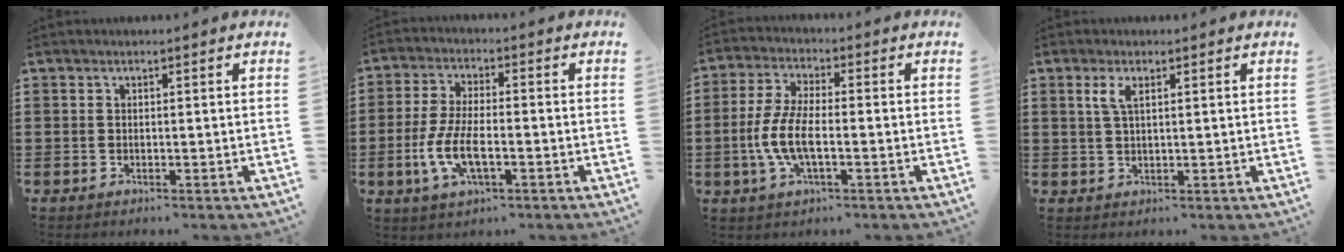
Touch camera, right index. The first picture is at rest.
{"total": 7.5, "force": [-2.2, 2.8, 6.6], "torque": [-0.151, -0.012, -0.046]}
{"total": 6.3, "force": [-1.6, 2.3, 5.7], "torque": [-0.133, -0.007, -0.036]}
{"total": 2.8, "force": [1.2, 0.9, 2.4], "torque": [-0.052, 0.007, 0.018]}